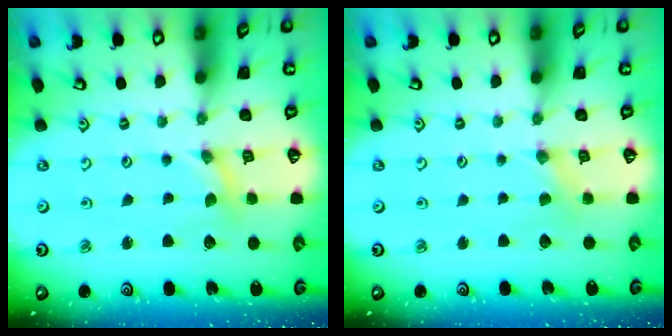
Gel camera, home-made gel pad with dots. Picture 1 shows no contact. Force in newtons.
{"total": 1.4, "press": 1.3, "slide": 0.2}